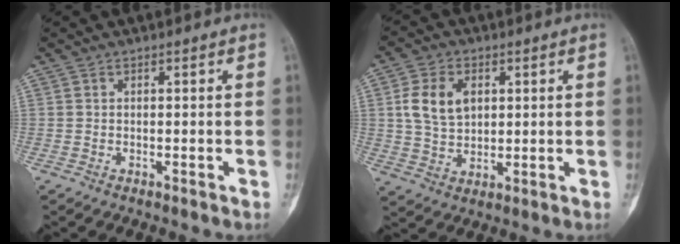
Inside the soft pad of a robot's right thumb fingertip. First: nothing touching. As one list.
[{"total": 9.0, "force": [2.3, 6.3, 6.0], "torque": [-0.102, -0.004, 0.045]}]